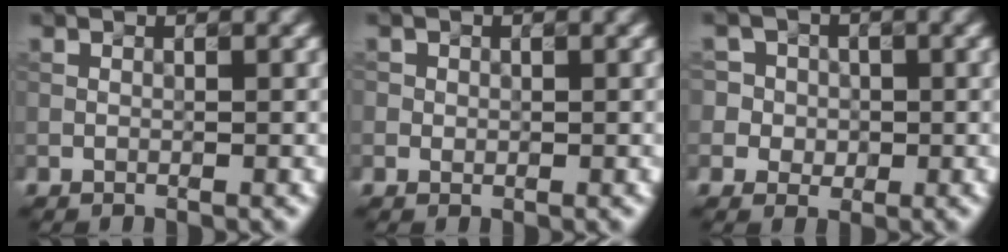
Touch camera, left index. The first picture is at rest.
{"total": 0.8, "force": [0.3, 0.6, 0.3], "torque": [-0.005, 0.002, 0.007]}
{"total": 5.5, "force": [1.7, 4.9, 1.7], "torque": [-0.025, 0.035, 0.007]}